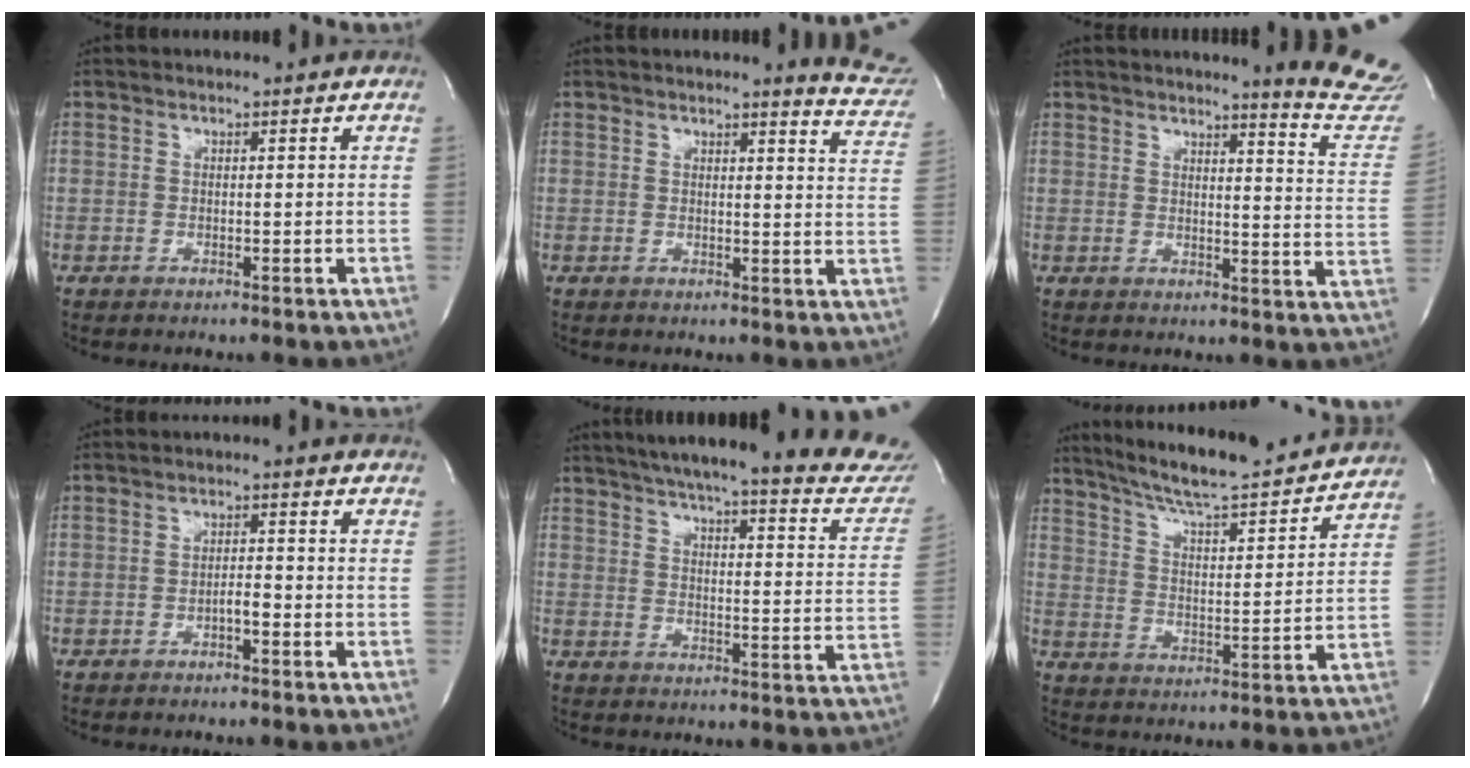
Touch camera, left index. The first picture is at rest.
{"total": 8.1, "force": [7.9, 0.2, 1.8], "torque": [-0.003, -0.063, 0.057]}
{"total": 12.7, "force": [12.2, -1.1, 3.3], "torque": [-0.029, -0.120, 0.117]}
{"total": 1.7, "force": [-1.1, 0.3, 1.3], "torque": [-0.020, -0.001, -0.021]}
{"total": 27.8, "force": [24.8, 2.2, 12.5], "torque": [-0.187, -0.075, 0.297]}
{"total": 19.1, "force": [17.5, 1.3, 7.8], "torque": [-0.128, -0.014, 0.252]}